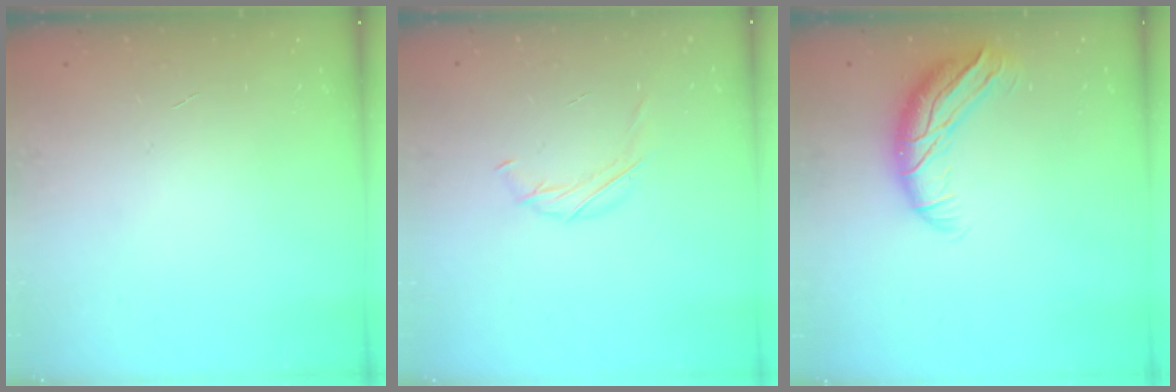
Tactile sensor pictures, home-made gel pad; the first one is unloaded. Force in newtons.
{"total": 7.1, "press": 7.0, "slide": 0.8}
{"total": 11.4, "press": 10.9, "slide": 3.4}